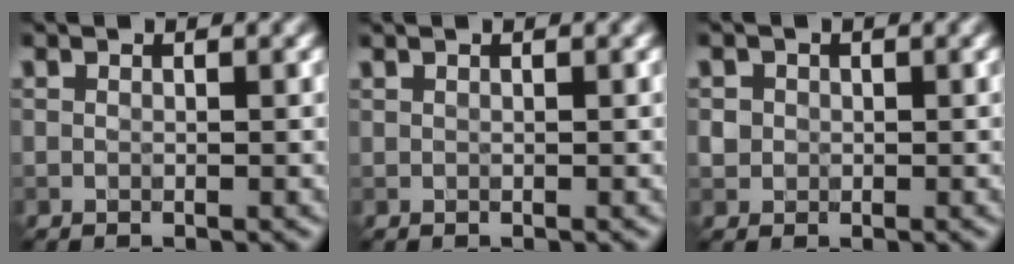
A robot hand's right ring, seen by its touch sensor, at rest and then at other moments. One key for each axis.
{"total": 0.0}
{"total": 1.5, "fx": 0.1, "fy": 1.4, "fz": 0.5, "tx": -0.004, "ty": 0.003, "tz": 0.003}